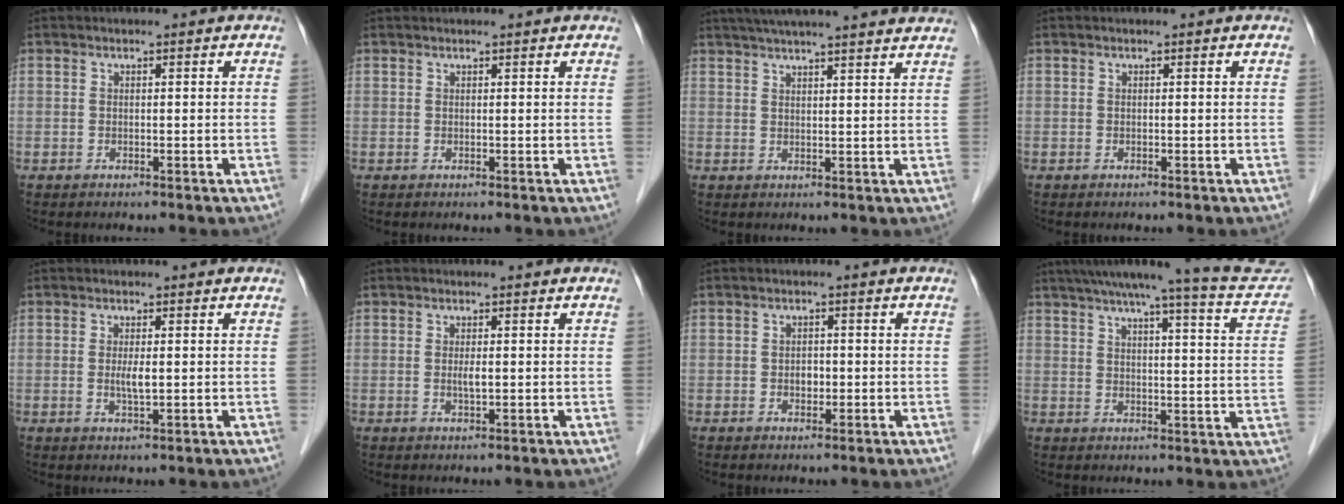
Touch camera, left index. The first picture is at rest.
{"total": 1.8, "force": [1.7, 0.2, 0.5], "torque": [-0.010, 0.023, 0.023]}
{"total": 17.3, "force": [15.3, 0.5, 7.9], "torque": [-0.128, 0.031, 0.198]}
{"total": 0.0}
{"total": 2.1, "force": [0.1, 0.4, 2.0], "torque": [-0.045, -0.003, 0.002]}
{"total": 1.3, "force": [0.1, 0.2, 1.3], "torque": [-0.026, -0.001, 0.001]}
{"total": 1.6, "force": [-0.3, 1.1, 1.0], "torque": [-0.016, 0.003, -0.003]}
{"total": 17.0, "force": [15.6, -0.1, 6.9], "torque": [-0.096, -0.038, 0.181]}